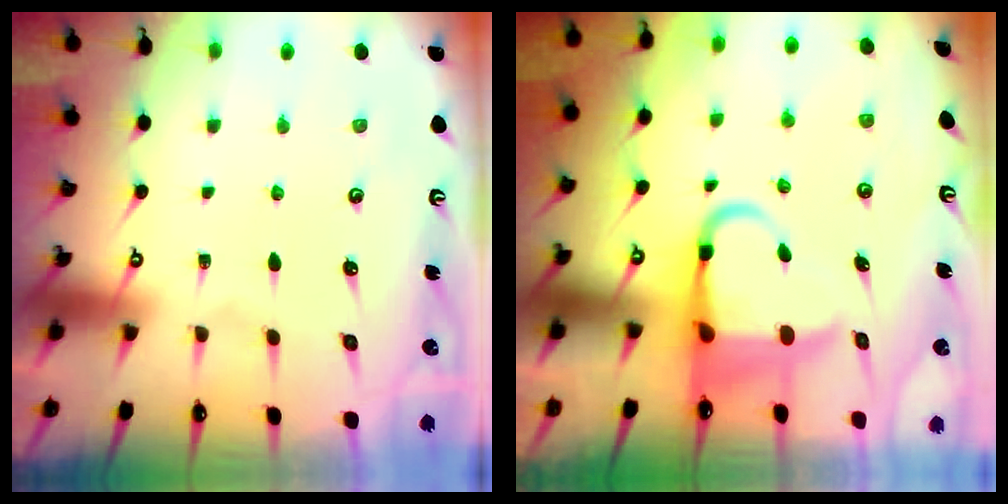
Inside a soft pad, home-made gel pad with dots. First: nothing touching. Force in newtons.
{"total": 8.2, "press": 8.0, "slide": 1.8}